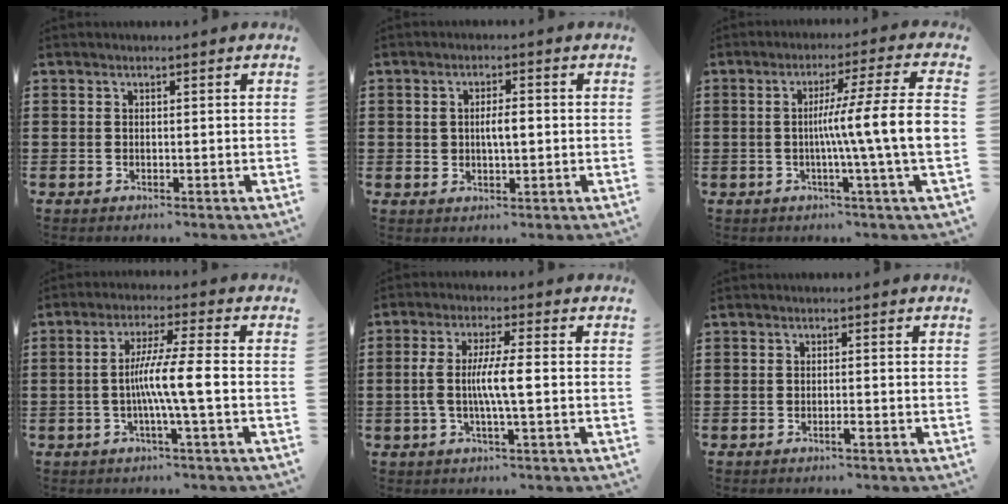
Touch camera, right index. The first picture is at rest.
{"total": 2.8, "force": [0.2, 1.1, 2.6], "torque": [-0.049, 0.004, 0.002]}
{"total": 10.7, "force": [-0.7, -0.9, 10.7], "torque": [-0.175, -0.015, -0.023]}
{"total": 7.4, "force": [-1.3, -0.3, 7.3], "torque": [-0.127, -0.004, -0.028]}
{"total": 6.1, "force": [-0.6, 0.7, 6.1], "torque": [-0.123, -0.005, -0.019]}
{"total": 1.0, "force": [-0.6, 0.1, 0.8], "torque": [-0.015, -0.002, -0.012]}